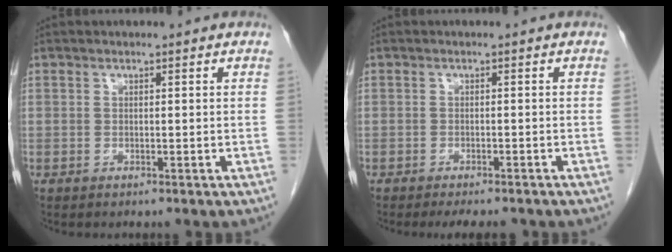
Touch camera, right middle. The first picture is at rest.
{"total": 5.0, "force": [-4.4, 1.1, 2.2], "torque": [-0.025, -0.007, -0.058]}